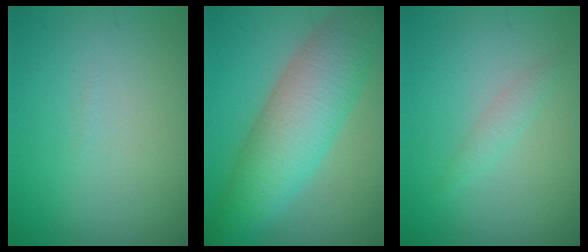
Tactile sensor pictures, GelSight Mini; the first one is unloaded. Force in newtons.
{"total": 8.3, "press": 8.3, "slide": 0.2}
{"total": 1.2, "press": 1.2, "slide": 0.1}